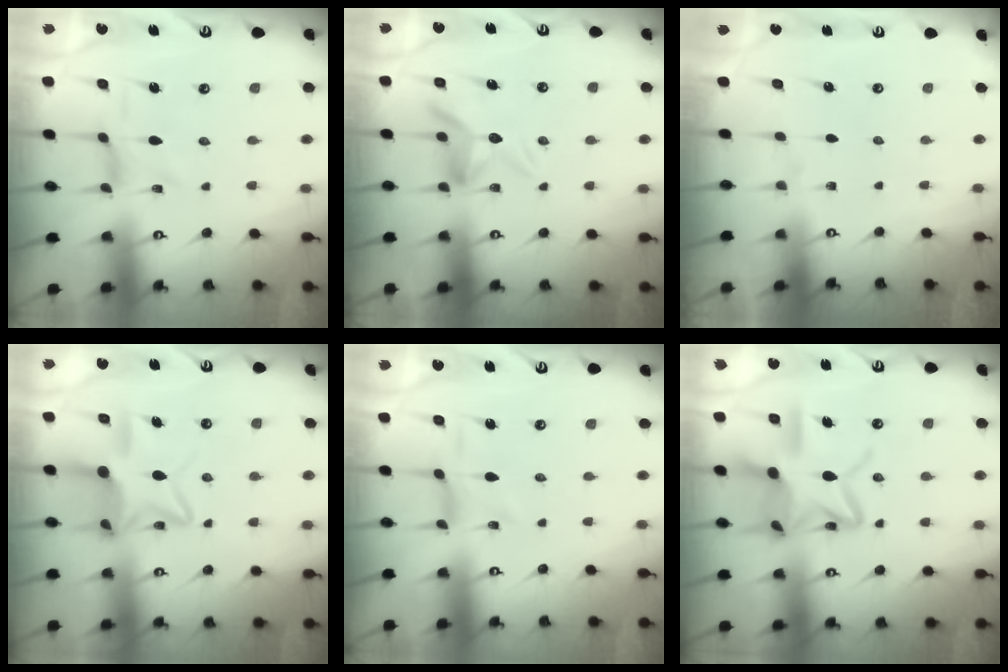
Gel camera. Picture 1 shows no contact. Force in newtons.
{"total": 8.4, "press": 8.4, "slide": 1.0}
{"total": 0.0}
{"total": 12.2, "press": 12.2, "slide": 1.1}
{"total": 1.7, "press": 1.6, "slide": 0.4}
{"total": 16.5, "press": 16.4, "slide": 1.4}